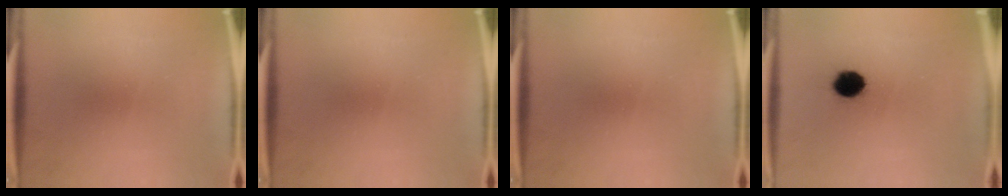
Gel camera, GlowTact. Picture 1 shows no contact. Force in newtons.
{"total": 0.0}
{"total": 0.0}
{"total": 7.0}